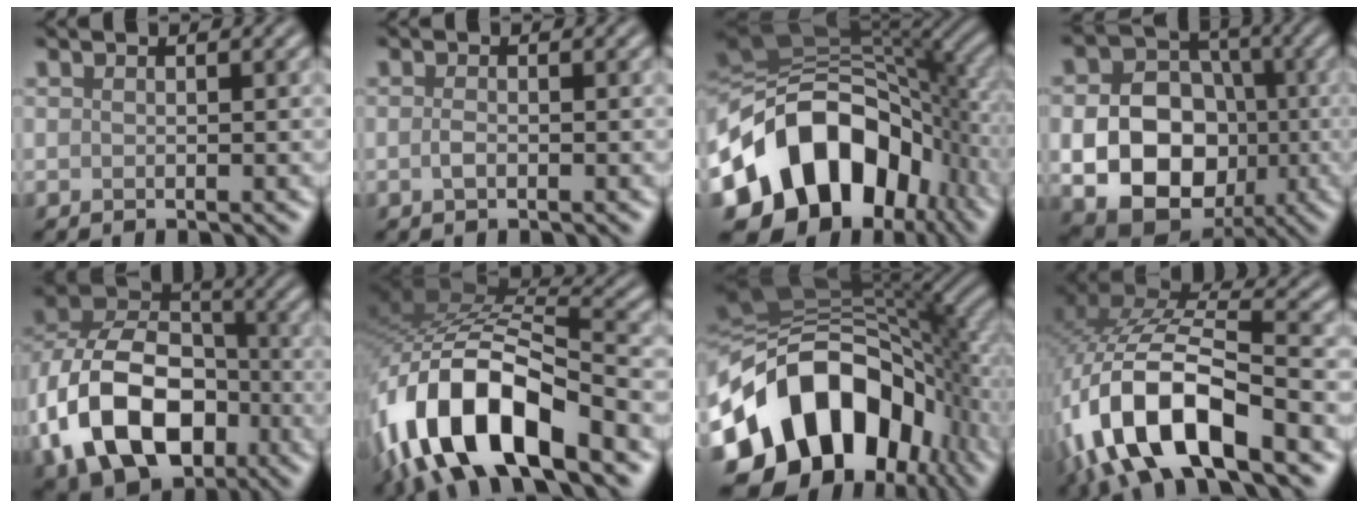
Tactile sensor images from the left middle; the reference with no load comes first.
{"total": 0.8, "force": [-0.3, 0.3, 0.7], "torque": [-0.017, -0.001, -0.007]}
{"total": 14.8, "force": [-5.8, 10.3, 9.0], "torque": [-0.150, 0.008, -0.113]}
{"total": 11.6, "force": [-2.0, 9.4, 6.6], "torque": [-0.103, -0.024, -0.053]}
{"total": 14.0, "force": [-4.8, 9.5, 9.1], "torque": [-0.183, -0.007, -0.097]}
{"total": 13.2, "force": [-7.0, 5.8, 9.6], "torque": [-0.180, 0.001, -0.134]}
{"total": 16.4, "force": [-5.4, 11.4, 10.6], "torque": [-0.181, 0.001, -0.098]}
{"total": 14.1, "force": [-5.4, 6.2, 11.4], "torque": [-0.236, -0.006, -0.098]}